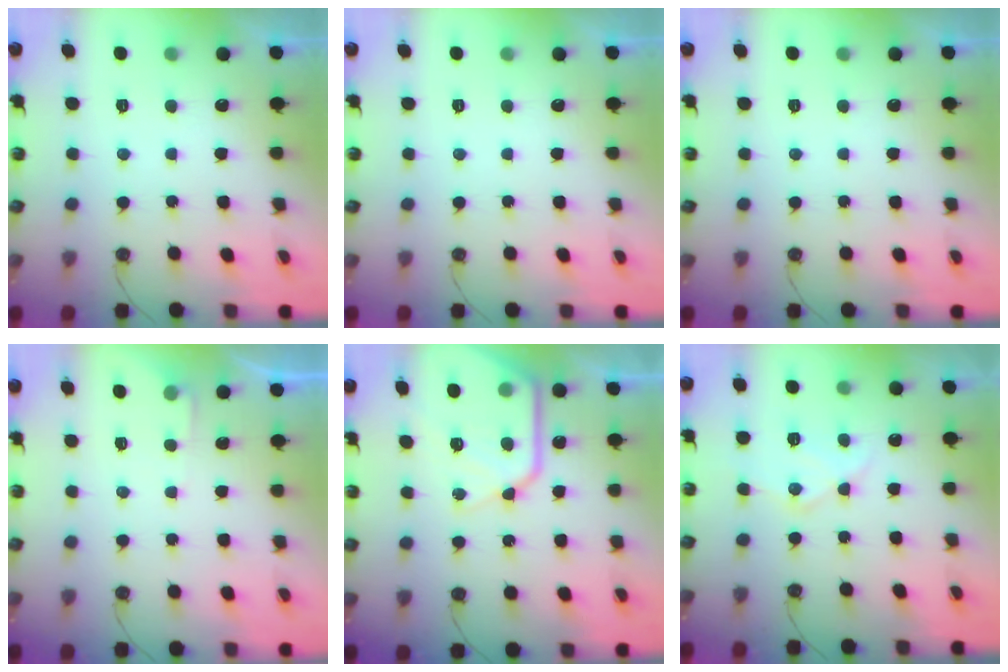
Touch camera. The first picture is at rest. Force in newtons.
{"total": 0.0}
{"total": 0.0}
{"total": 3.2, "press": 3.2, "slide": 0.4}
{"total": 15.9, "press": 15.8, "slide": 1.6}
{"total": 12.0, "press": 12.0, "slide": 1.0}